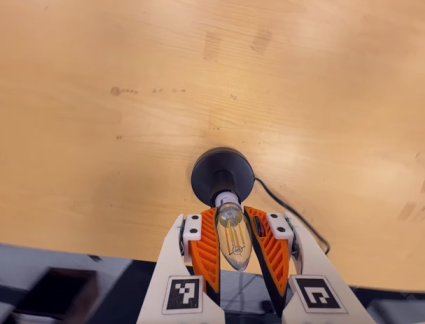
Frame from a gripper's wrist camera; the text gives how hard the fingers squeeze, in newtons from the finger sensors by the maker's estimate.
{"total": 17.3, "left": 17.7, "right": 16.8}